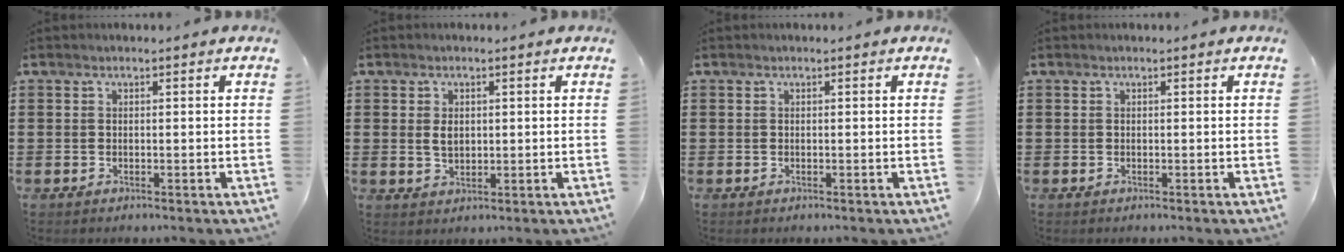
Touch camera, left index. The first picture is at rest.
{"total": 2.6, "force": [0.5, 1.6, 1.9], "torque": [-0.034, 0.003, 0.007]}
{"total": 0.0}
{"total": 0.0}